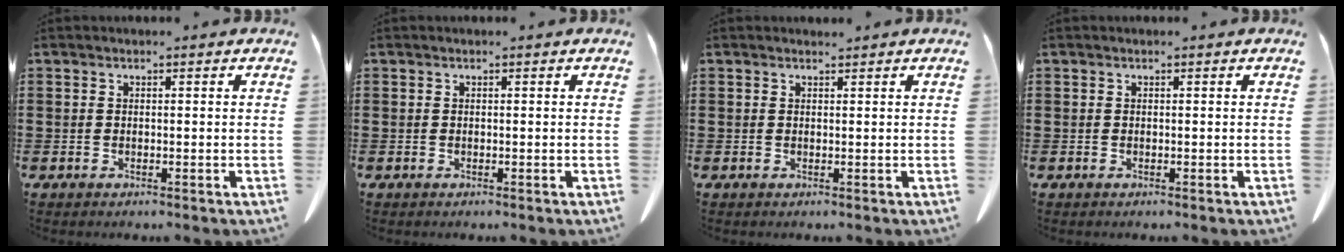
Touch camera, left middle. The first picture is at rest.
{"total": 0.0}
{"total": 0.6, "force": [0.5, 0.0, 0.1], "torque": [-0.004, 0.000, 0.011]}
{"total": 0.0}